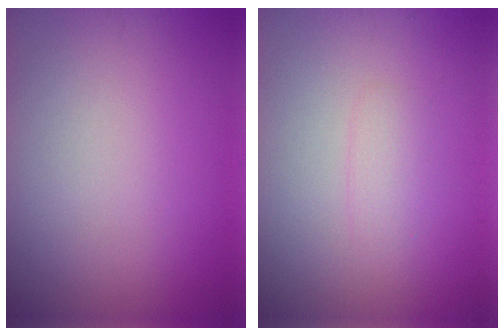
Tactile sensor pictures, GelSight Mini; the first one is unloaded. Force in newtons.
{"total": 1.1, "press": 1.1, "slide": 0.1}